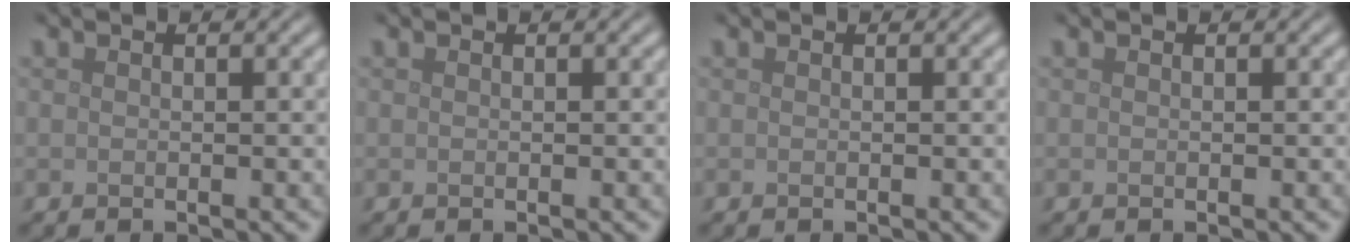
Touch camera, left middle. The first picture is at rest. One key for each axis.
{"total": 0.0}
{"total": 0.0}
{"total": 0.0}